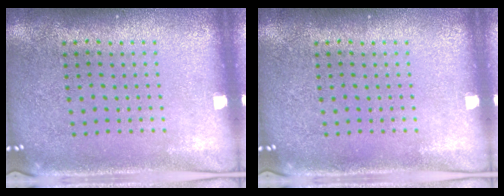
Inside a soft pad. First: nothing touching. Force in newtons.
{"total": 0.0}